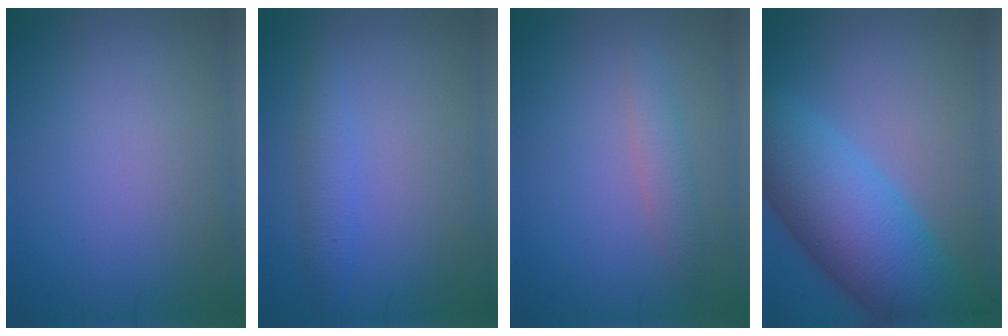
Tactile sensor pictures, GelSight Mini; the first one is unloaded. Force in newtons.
{"total": 2.0, "press": 2.0, "slide": 0.1}
{"total": 1.7, "press": 1.7, "slide": 0.1}
{"total": 10.5, "press": 10.5, "slide": 0.3}